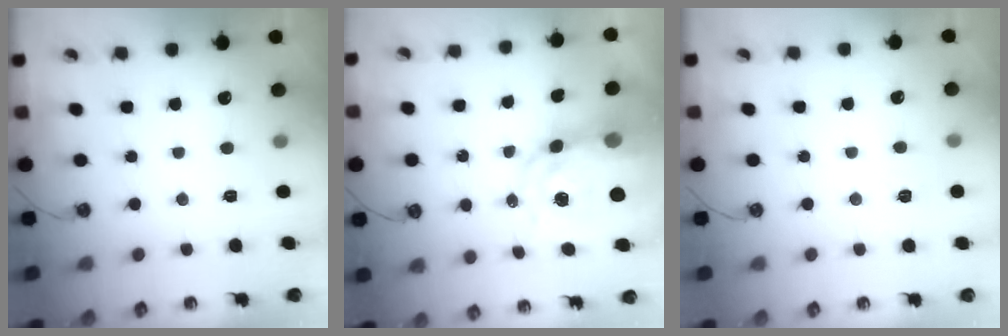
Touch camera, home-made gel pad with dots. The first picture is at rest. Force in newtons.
{"total": 15.5, "press": 15.5, "slide": 1.3}
{"total": 2.6, "press": 2.6, "slide": 0.2}